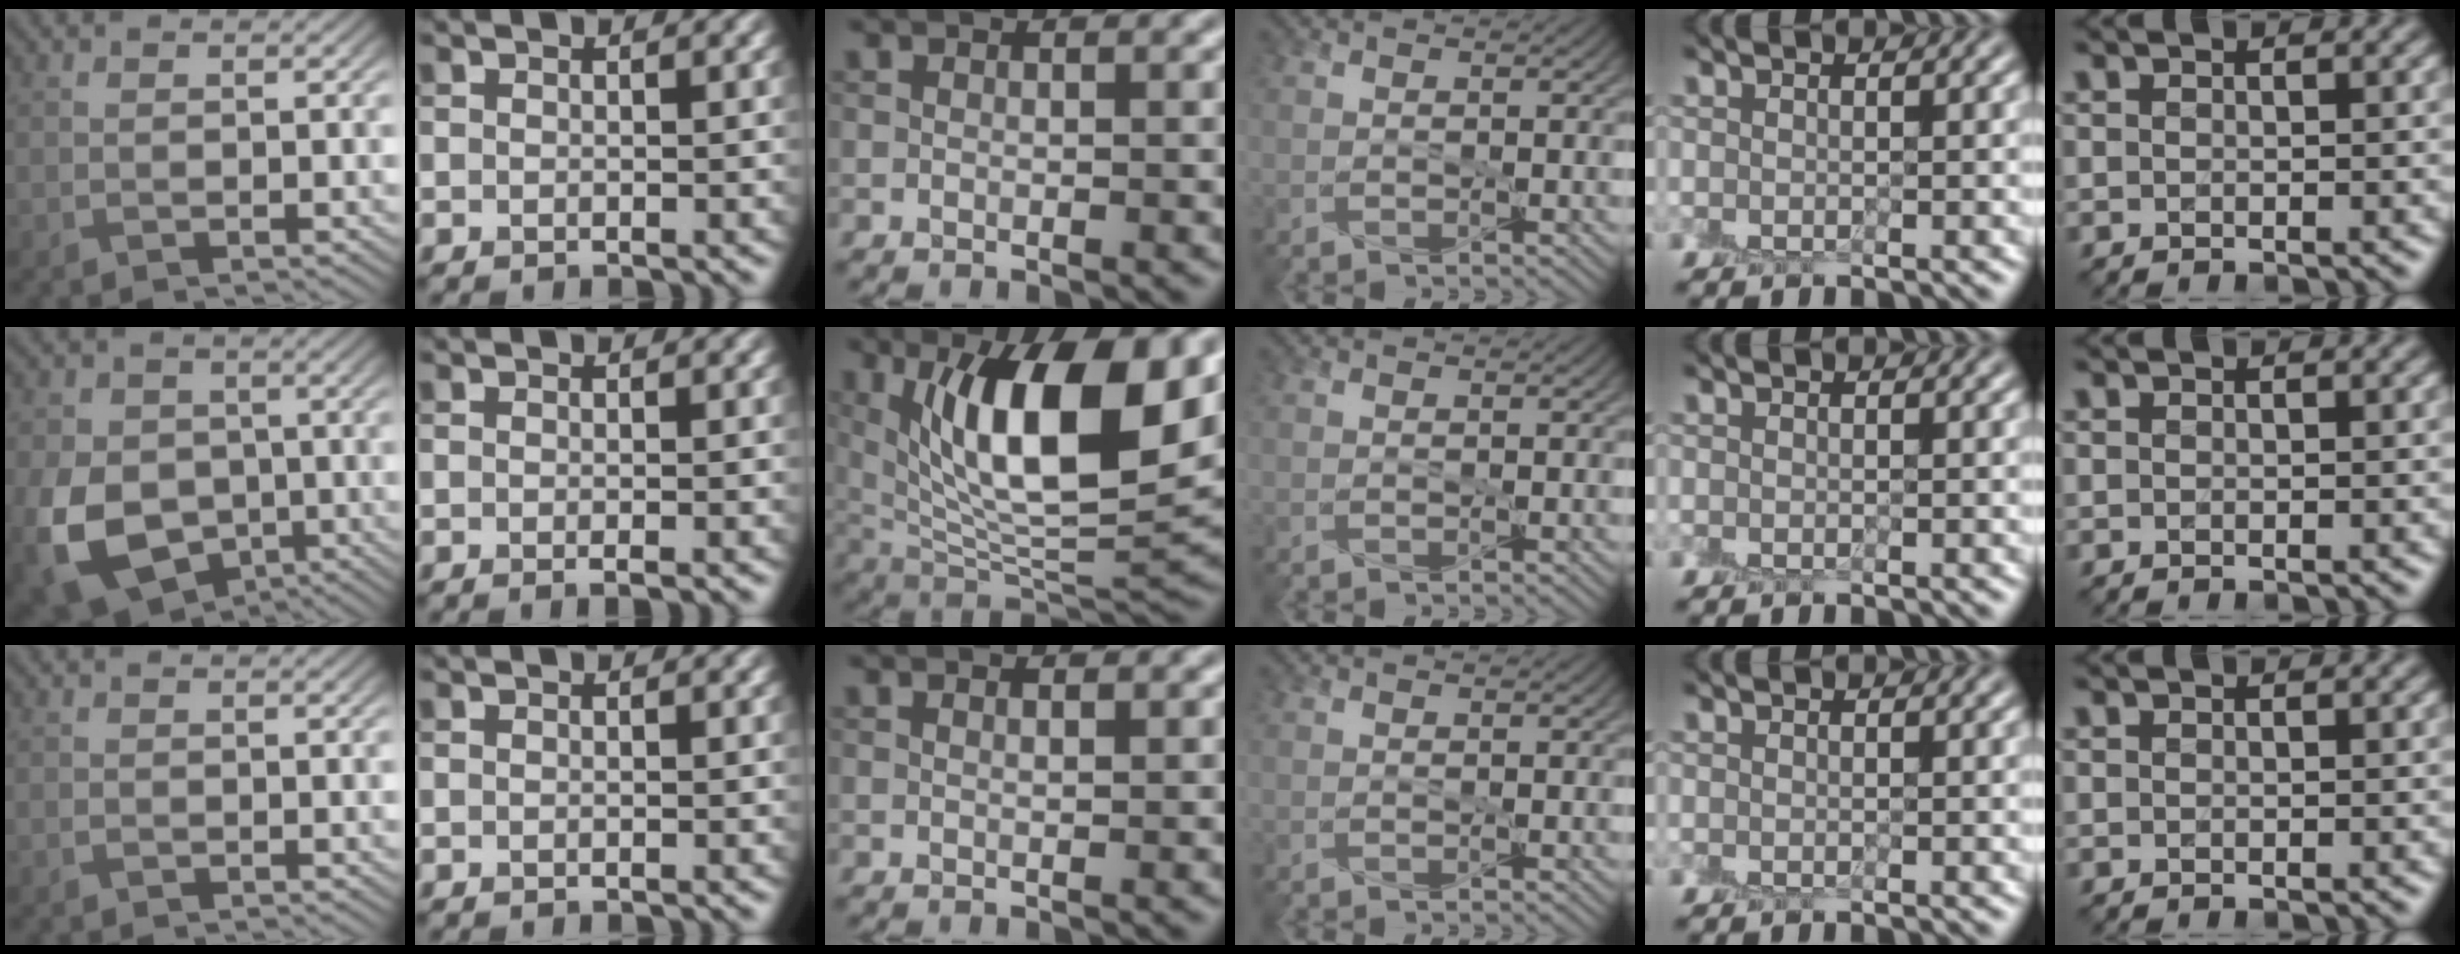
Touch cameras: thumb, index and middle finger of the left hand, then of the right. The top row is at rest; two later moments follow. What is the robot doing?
{"motion": "peel", "object": "sticky note"}